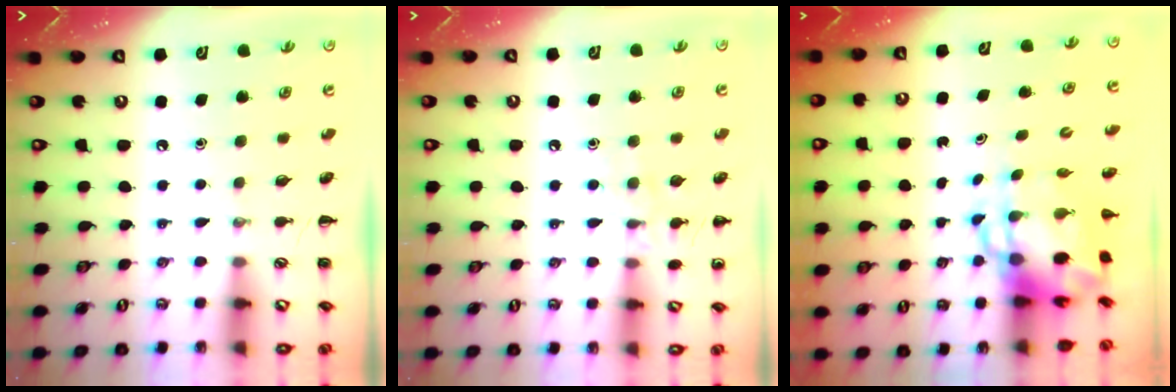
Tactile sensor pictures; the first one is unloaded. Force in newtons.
{"total": 7.7, "press": 7.5, "slide": 1.9}
{"total": 7.7, "press": 7.4, "slide": 2.0}